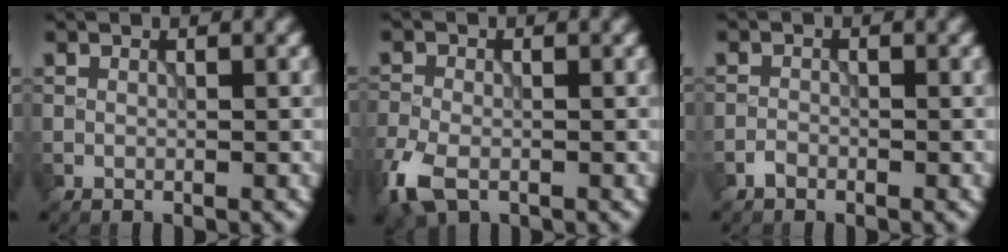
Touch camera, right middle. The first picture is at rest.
{"total": 4.5, "force": [-2.5, 2.4, 2.9], "torque": [-0.074, -0.010, -0.060]}
{"total": 0.9, "force": [-0.7, 0.4, 0.3], "torque": [-0.003, 0.001, -0.017]}